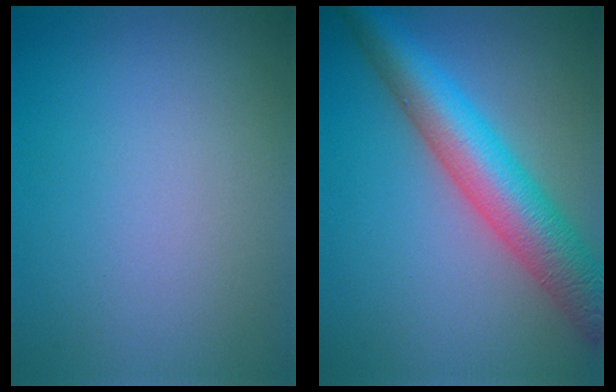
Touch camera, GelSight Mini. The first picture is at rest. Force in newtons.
{"total": 8.1, "press": 8.1, "slide": 0.1}